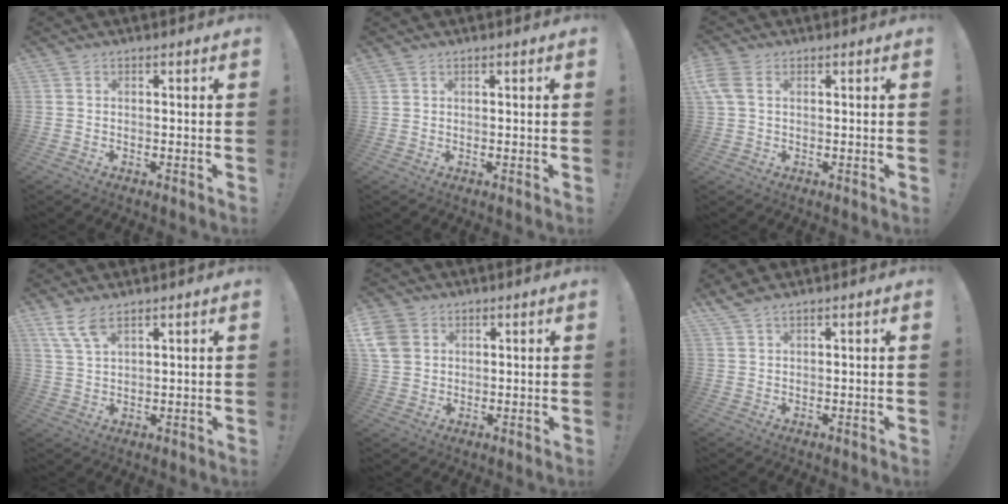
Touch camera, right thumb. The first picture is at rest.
{"total": 0.7, "force": [0.5, 0.4, 0.1], "torque": [0.006, -0.002, 0.009]}
{"total": 4.6, "force": [1.5, 2.9, 3.2], "torque": [-0.075, 0.000, 0.029]}
{"total": 6.7, "force": [4.7, 2.2, 4.2], "torque": [-0.083, -0.020, 0.089]}
{"total": 8.4, "force": [3.0, 7.0, 3.4], "torque": [-0.066, -0.012, 0.064]}
{"total": 2.2, "force": [1.8, 0.4, 1.2], "torque": [-0.030, -0.005, 0.034]}